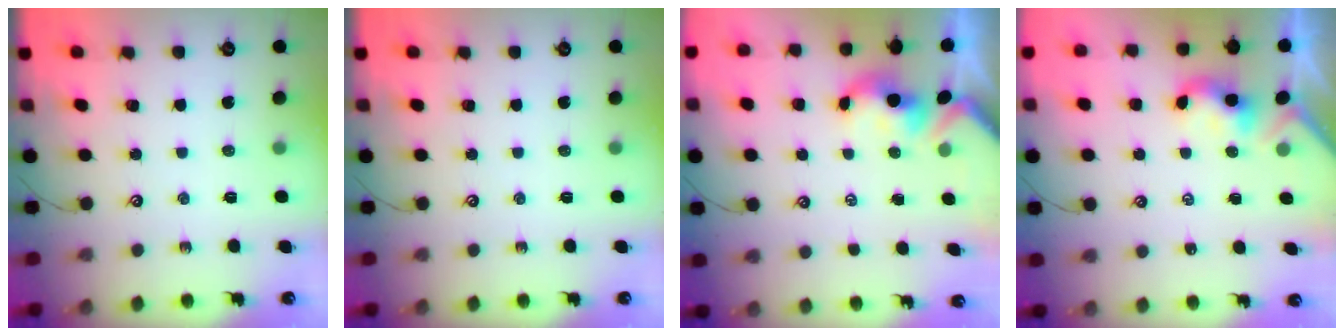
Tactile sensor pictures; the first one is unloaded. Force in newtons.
{"total": 0.0}
{"total": 0.6, "press": 0.4, "slide": 0.4}
{"total": 2.0, "press": 2.0, "slide": 0.3}